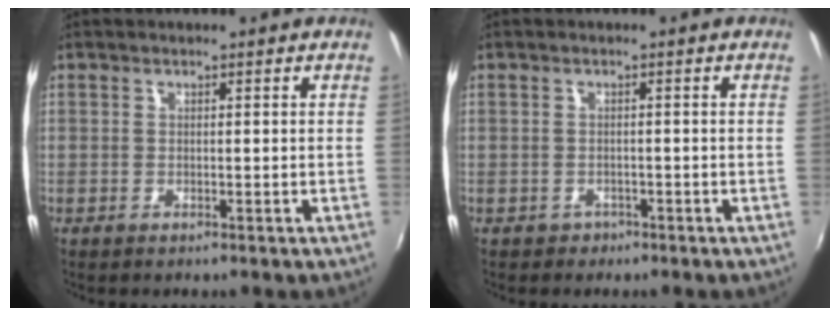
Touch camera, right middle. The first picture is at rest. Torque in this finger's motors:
{"motor_torque": [-0.02, 0.11, -0.04, -0.01]}